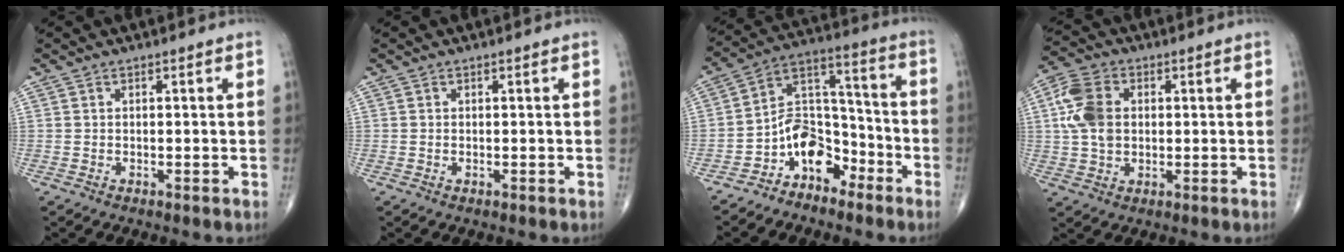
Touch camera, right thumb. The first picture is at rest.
{"total": 0.0}
{"total": 10.5, "force": [-6.3, 6.7, 5.0], "torque": [-0.054, 0.087, -0.125]}
{"total": 9.4, "force": [1.4, 6.7, 6.5], "torque": [-0.129, 0.010, 0.023]}